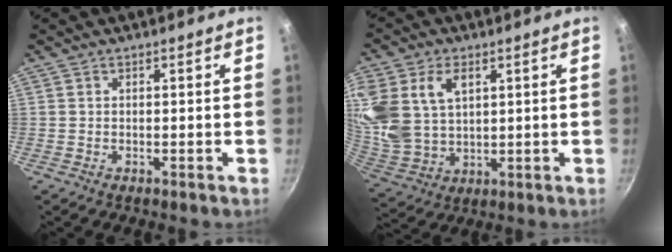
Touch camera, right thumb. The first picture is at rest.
{"total": 18.9, "force": [6.4, 13.2, 11.9], "torque": [-0.268, -0.001, 0.138]}